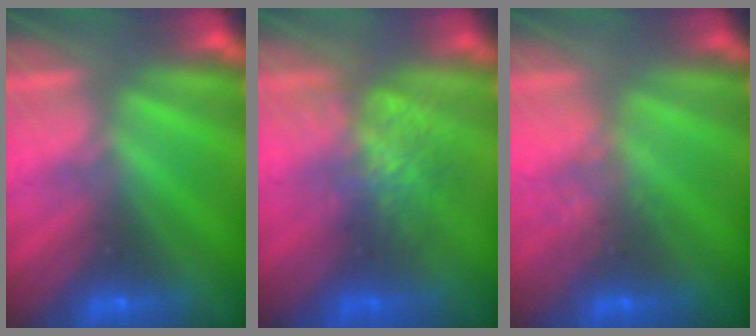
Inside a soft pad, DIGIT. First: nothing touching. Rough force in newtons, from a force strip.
{"total": 4.4}
{"total": 2.4}